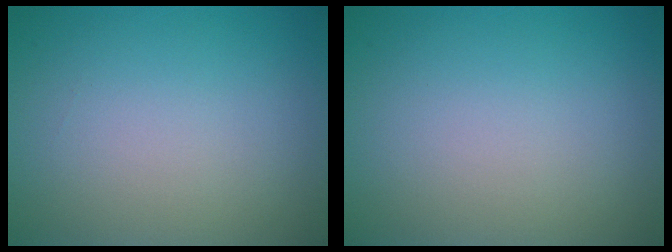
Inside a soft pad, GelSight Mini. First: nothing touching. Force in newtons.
{"total": 0.0}